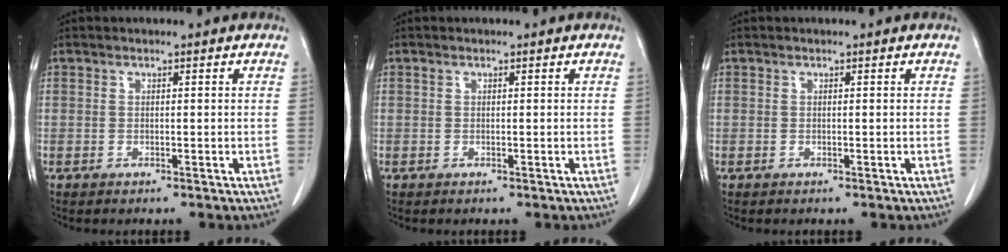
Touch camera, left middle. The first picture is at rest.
{"total": 0.0}
{"total": 0.0}